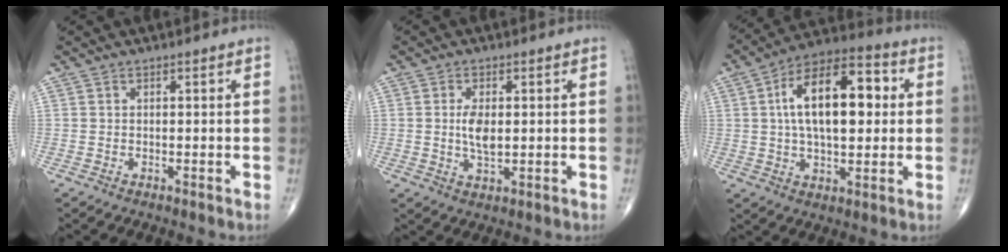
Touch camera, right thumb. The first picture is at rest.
{"total": 4.9, "force": [0.3, 2.3, 4.3], "torque": [-0.080, -0.009, 0.007]}
{"total": 18.2, "force": [2.8, 9.1, 15.5], "torque": [-0.238, 0.022, 0.039]}